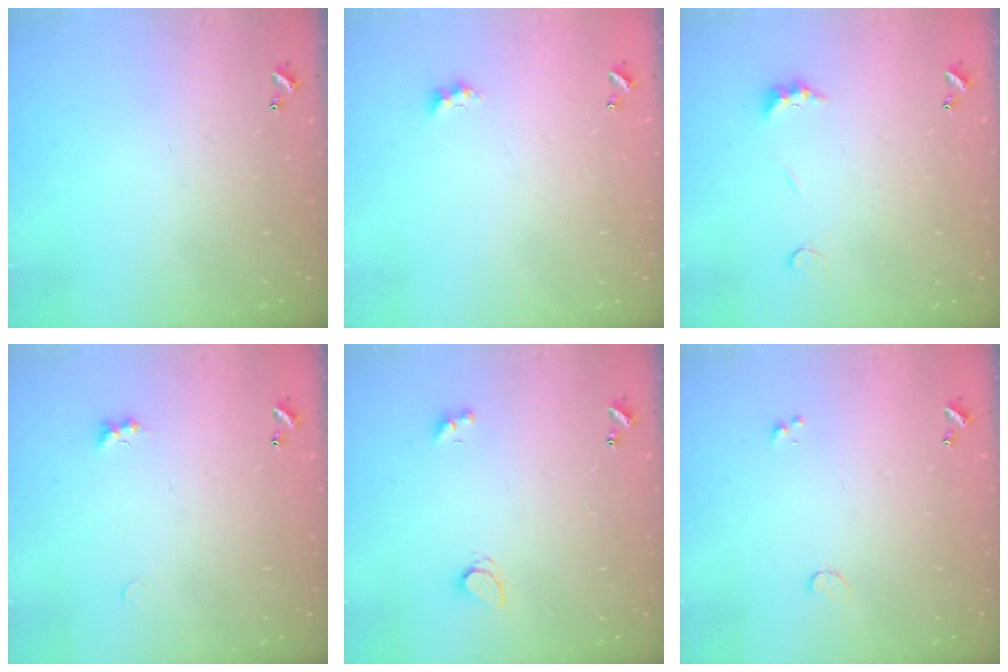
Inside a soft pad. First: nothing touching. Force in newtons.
{"total": 2.7, "press": 2.6, "slide": 0.6}
{"total": 2.5, "press": 2.4, "slide": 0.7}
{"total": 1.4, "press": 1.3, "slide": 0.5}
{"total": 2.1, "press": 2.0, "slide": 0.4}
{"total": 0.5, "press": 0.4, "slide": 0.3}